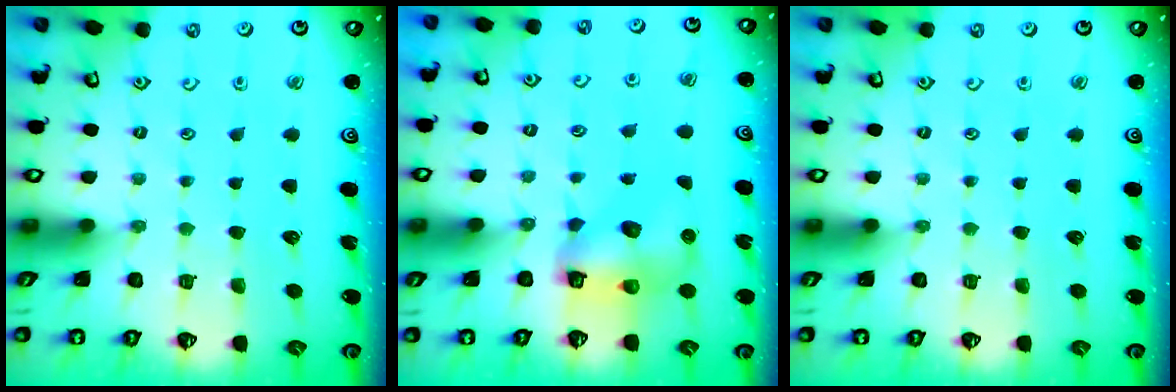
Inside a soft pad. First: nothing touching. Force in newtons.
{"total": 7.9, "press": 7.9, "slide": 0.5}
{"total": 0.0}